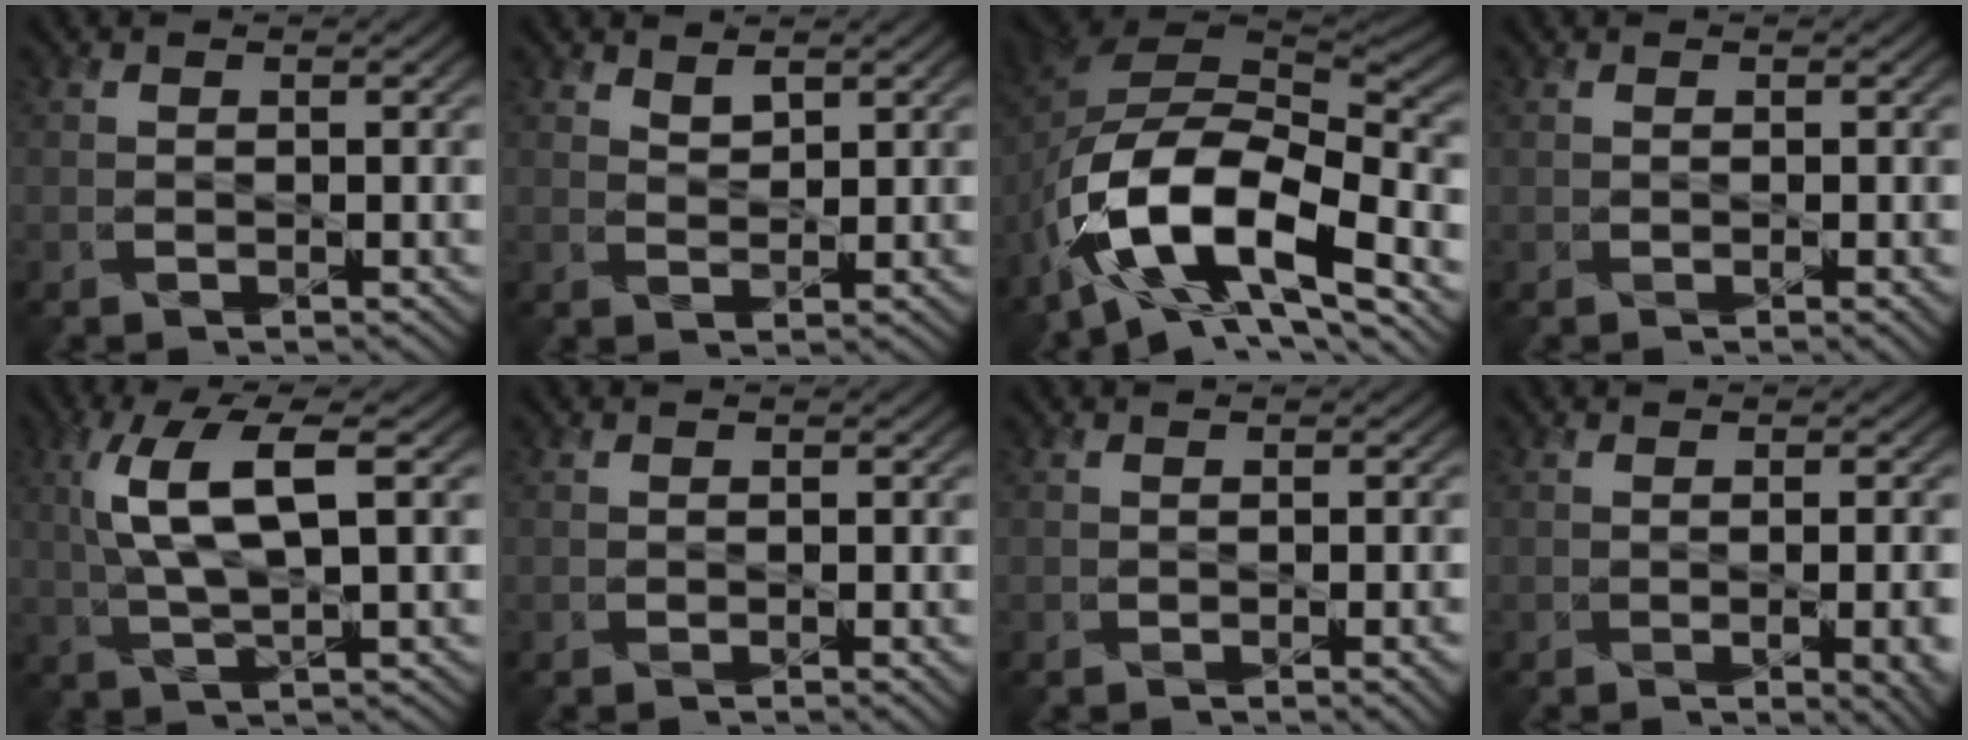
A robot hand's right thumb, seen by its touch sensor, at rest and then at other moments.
{"total": 1.6, "force": [1.6, 0.1, -0.1], "torque": [-0.004, -0.003, 0.035]}
{"total": 15.2, "force": [-6.2, 7.9, 11.4], "torque": [-0.243, -0.019, -0.111]}
{"total": 1.4, "force": [0.0, 0.4, 1.3], "torque": [-0.015, 0.002, -0.001]}
{"total": 7.5, "force": [2.3, 1.9, 6.9], "torque": [-0.144, 0.011, 0.046]}
{"total": 1.0, "force": [0.0, 0.3, 1.0], "torque": [-0.012, 0.002, 0.000]}
{"total": 2.3, "force": [-0.4, 0.8, 2.2], "torque": [-0.021, -0.002, 0.000]}
{"total": 5.9, "force": [-1.4, 2.4, 5.2], "torque": [-0.050, -0.011, -0.001]}